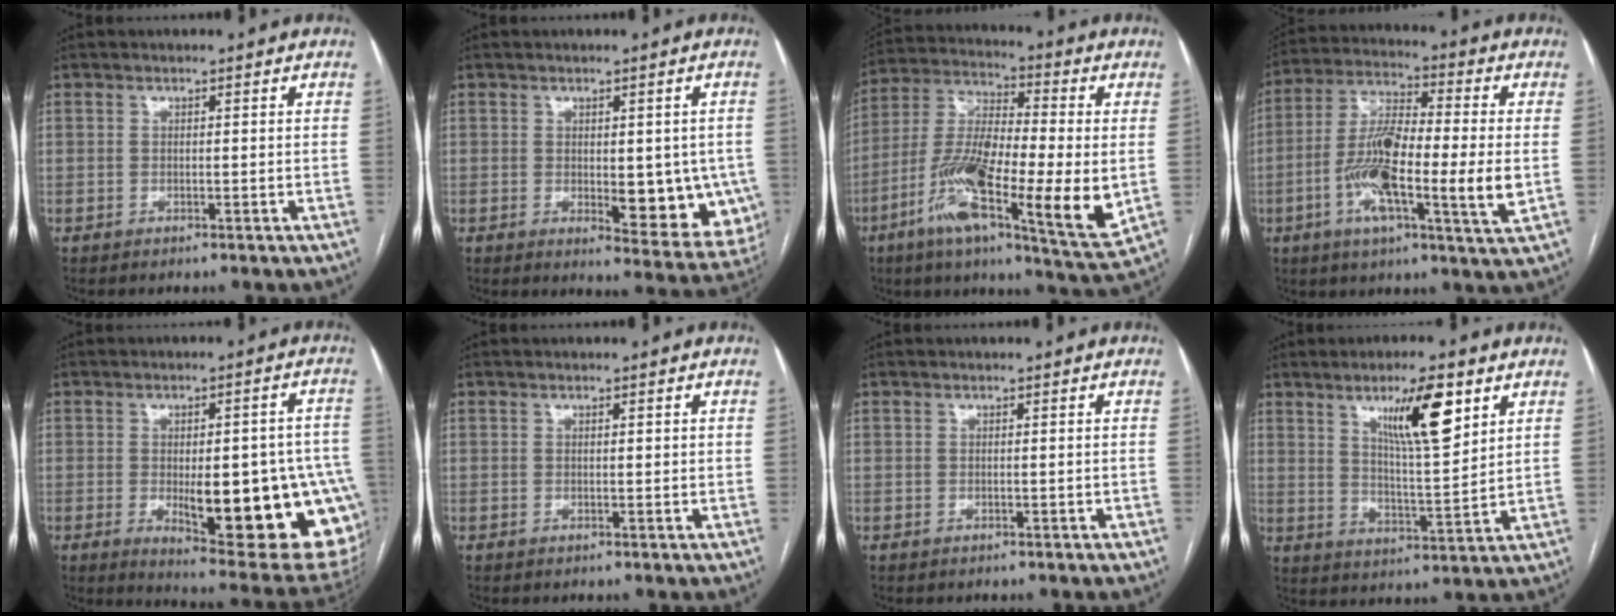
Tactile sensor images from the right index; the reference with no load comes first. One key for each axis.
{"total": 11.2, "fx": -1.6, "fy": 4.5, "fz": 10.1, "tx": -0.104, "ty": -0.013, "tz": -0.010}
{"total": 21.0, "fx": -4.7, "fy": 3.9, "fz": 20.1, "tx": -0.361, "ty": -0.018, "tz": -0.083}
{"total": 16.0, "fx": -2.9, "fy": 2.3, "fz": 15.6, "tx": -0.289, "ty": -0.005, "tz": -0.059}
{"total": 21.9, "fx": -5.2, "fy": 6.1, "fz": 20.4, "tx": -0.174, "ty": 0.002, "tz": -0.044}
{"total": 1.0, "fx": 0.4, "fy": 0.4, "fz": 0.8, "tx": -0.009, "ty": 0.000, "tz": 0.004}
{"total": 0.0}
{"total": 10.9, "fx": 5.7, "fy": 1.6, "fz": 9.2, "tx": -0.156, "ty": -0.004, "tz": 0.097}